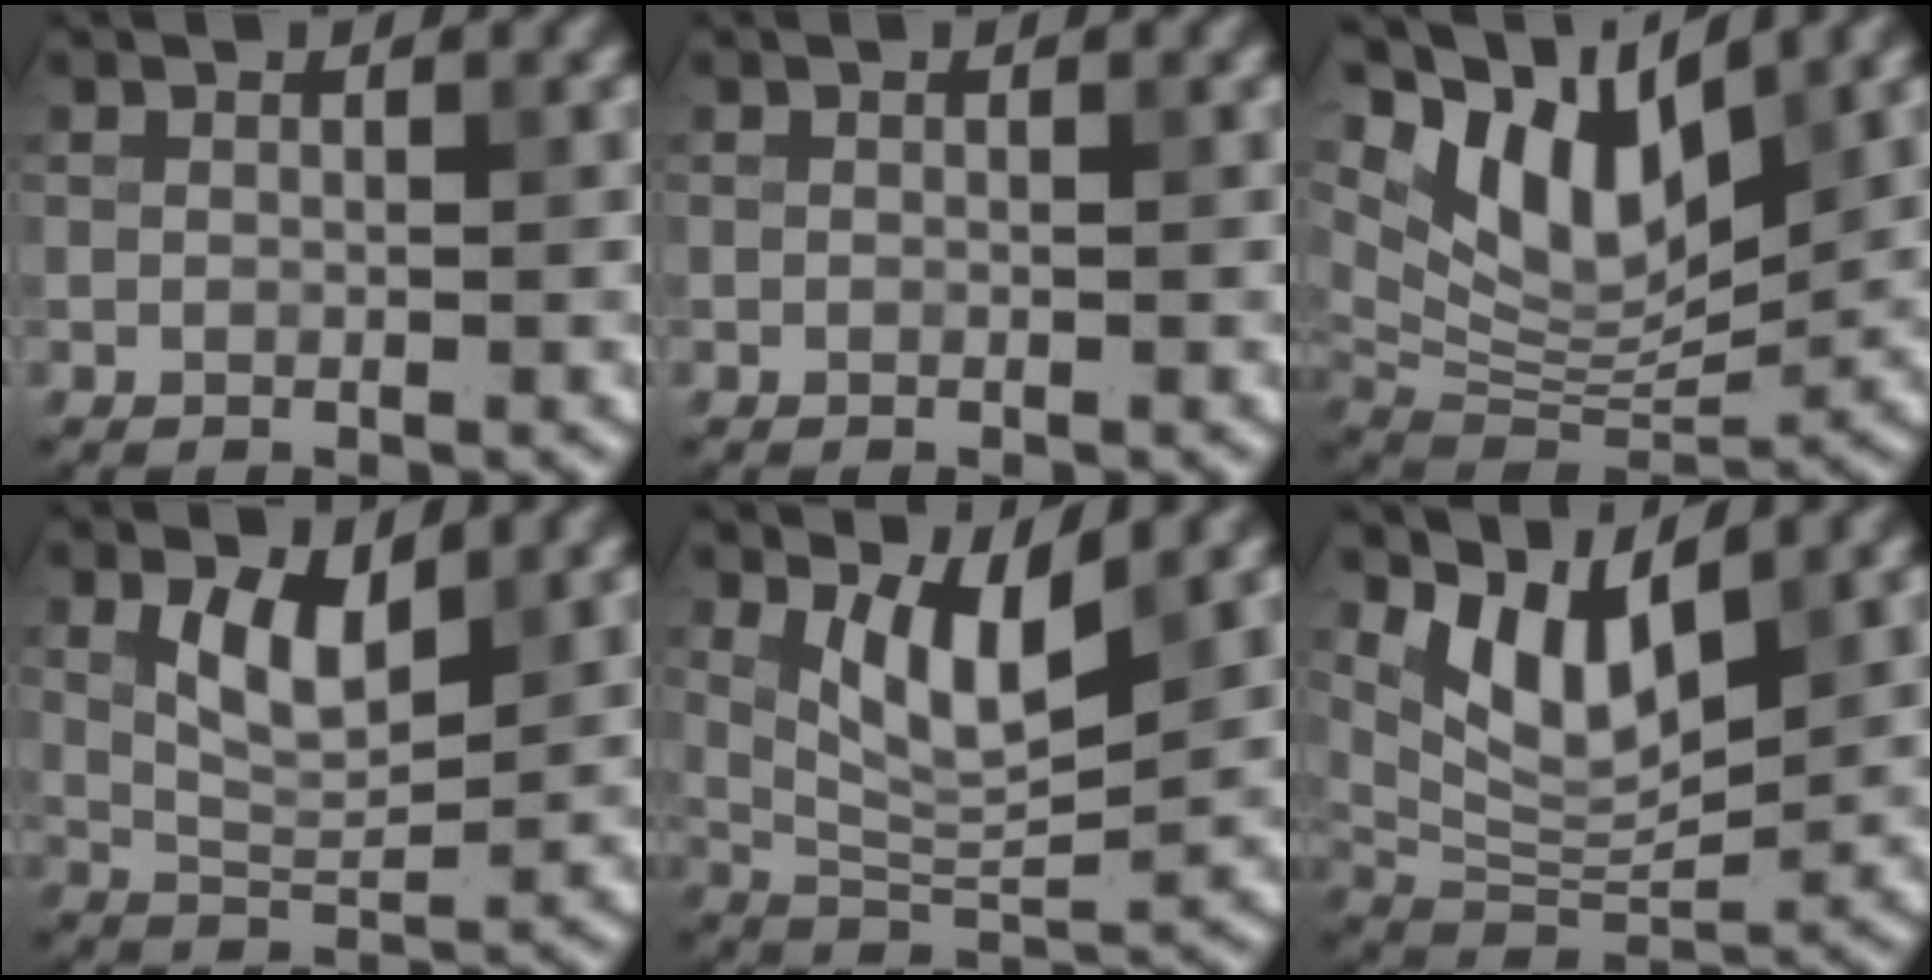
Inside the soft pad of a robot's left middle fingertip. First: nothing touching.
{"total": 0.0}
{"total": 9.1, "force": [5.1, 3.8, 6.5], "torque": [-0.123, -0.006, 0.094]}
{"total": 4.1, "force": [1.7, 1.7, 3.3], "torque": [-0.070, -0.003, 0.033]}
{"total": 5.0, "force": [2.3, 1.5, 4.2], "torque": [-0.086, -0.015, 0.049]}
{"total": 6.3, "force": [3.5, 2.4, 4.6], "torque": [-0.094, -0.014, 0.070]}